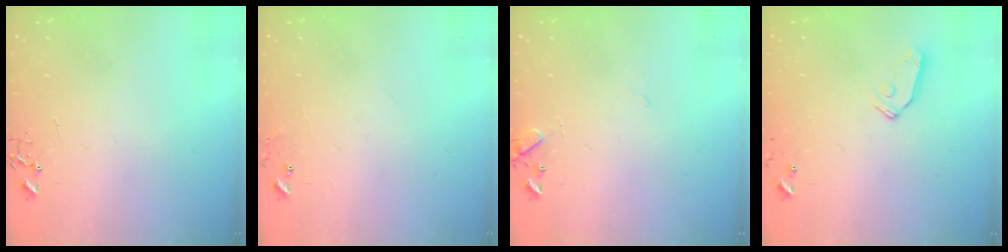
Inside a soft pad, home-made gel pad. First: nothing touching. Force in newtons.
{"total": 6.3, "press": 6.3, "slide": 0.5}
{"total": 8.6, "press": 8.5, "slide": 1.1}
{"total": 7.2, "press": 7.2, "slide": 0.3}